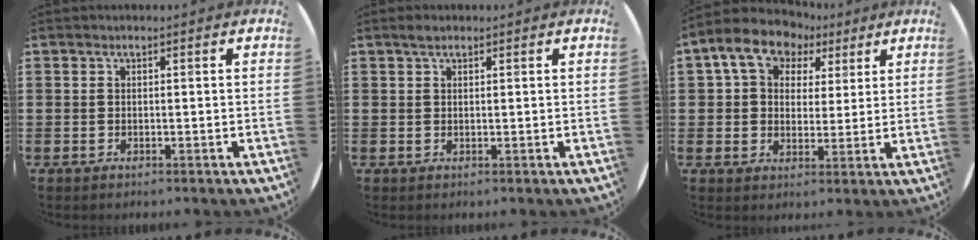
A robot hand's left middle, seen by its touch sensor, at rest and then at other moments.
{"total": 1.1, "force": [0.8, 0.6, 0.5], "torque": [-0.003, 0.003, 0.013]}
{"total": 8.1, "force": [5.2, 5.6, 2.6], "torque": [-0.066, -0.002, 0.094]}